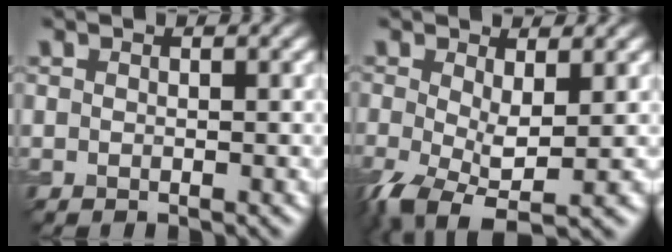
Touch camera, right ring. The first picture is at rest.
{"total": 5.5, "force": [-1.5, 2.4, 4.7], "torque": [-0.112, -0.017, -0.029]}